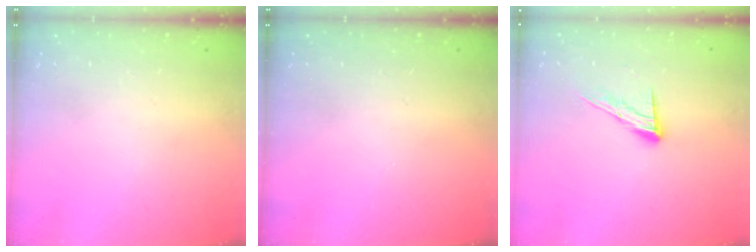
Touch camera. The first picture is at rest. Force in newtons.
{"total": 0.0}
{"total": 10.7, "press": 10.6, "slide": 1.3}